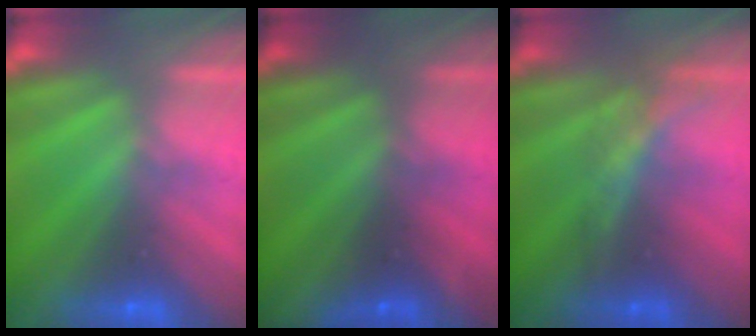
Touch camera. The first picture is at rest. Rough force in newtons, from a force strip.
{"total": 2.4}
{"total": 1.7}